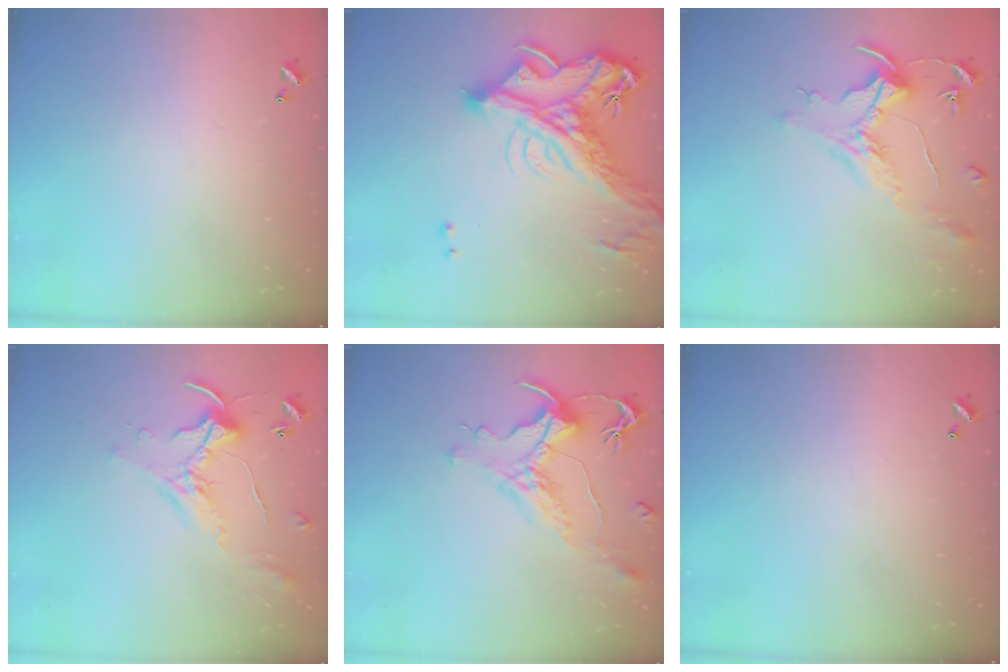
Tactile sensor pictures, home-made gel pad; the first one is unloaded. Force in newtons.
{"total": 12.9, "press": 12.6, "slide": 3.0}
{"total": 1.6, "press": 1.4, "slide": 0.7}
{"total": 0.8, "press": 0.8, "slide": 0.2}
{"total": 1.6, "press": 1.0, "slide": 1.3}
{"total": 0.0}